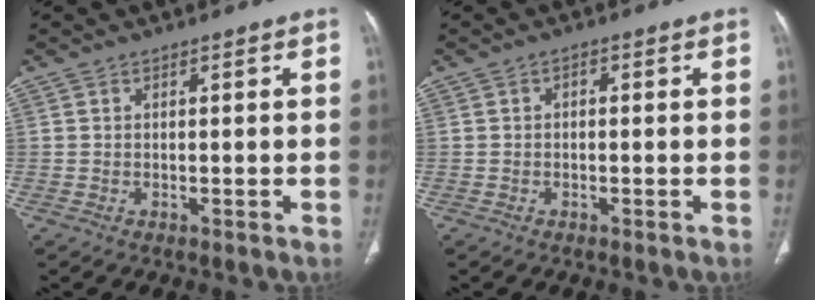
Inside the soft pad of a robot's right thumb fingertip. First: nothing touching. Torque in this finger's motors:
{"motor_torque": [-0.20, -0.03, -0.19, 0.00, 0.07]}